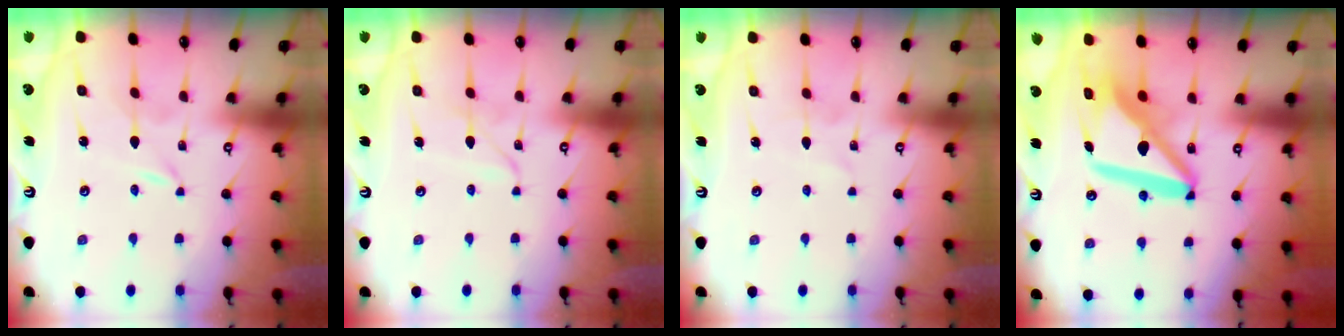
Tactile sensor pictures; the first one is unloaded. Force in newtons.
{"total": 2.4, "press": 2.4, "slide": 0.2}
{"total": 1.8, "press": 1.7, "slide": 0.2}
{"total": 15.8, "press": 15.7, "slide": 1.5}